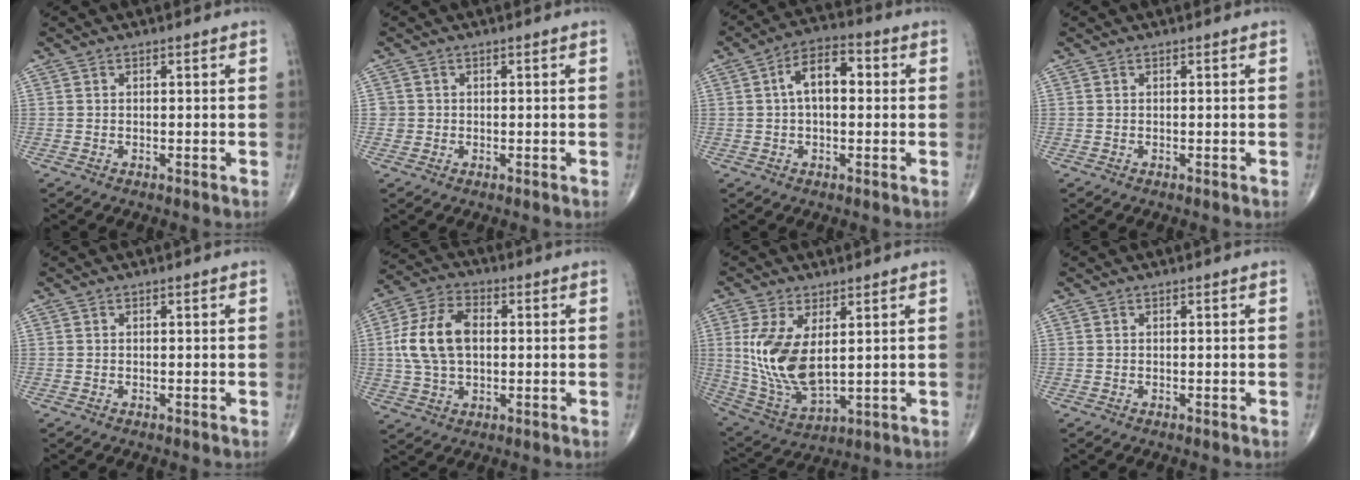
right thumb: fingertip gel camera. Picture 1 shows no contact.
{"total": 1.4, "force": [0.0, 1.4, 0.0], "torque": [0.010, 0.006, -0.004]}
{"total": 8.4, "force": [1.0, 4.6, 7.0], "torque": [-0.111, 0.028, 0.009]}
{"total": 0.0}
{"total": 0.0}
{"total": 12.4, "force": [0.9, 7.8, 9.6], "torque": [-0.185, 0.017, 0.015]}
{"total": 13.7, "force": [2.3, 6.9, 11.6], "torque": [-0.233, -0.020, 0.065]}
{"total": 0.0}